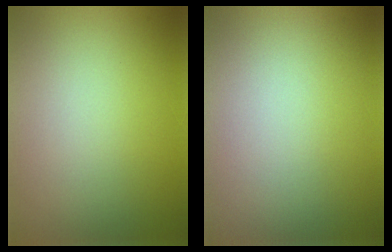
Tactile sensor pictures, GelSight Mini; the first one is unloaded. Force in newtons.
{"total": 0.0}